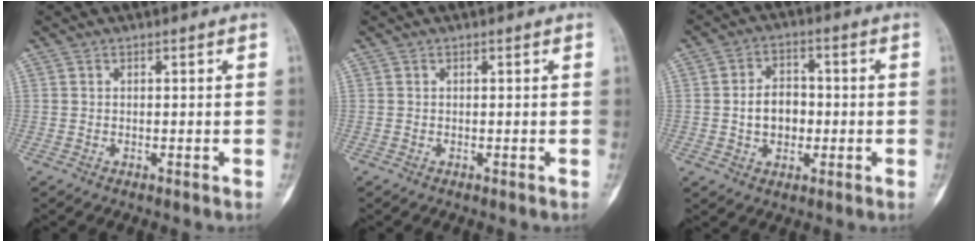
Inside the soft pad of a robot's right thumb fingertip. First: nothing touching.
{"total": 0.0}
{"total": 7.5, "force": [-0.7, 5.5, 4.9], "torque": [-0.061, 0.017, -0.015]}